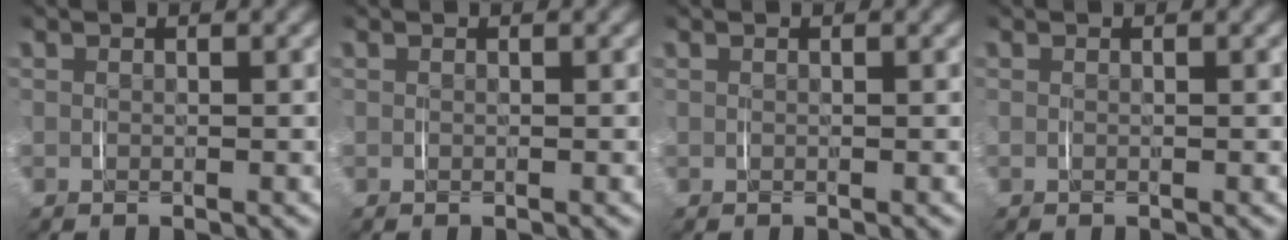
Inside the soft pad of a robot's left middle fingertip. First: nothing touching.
{"total": 0.0}
{"total": 0.0}
{"total": 0.0}